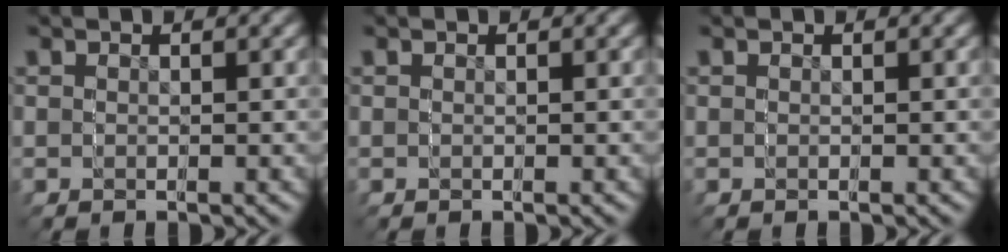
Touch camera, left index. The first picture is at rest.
{"total": 0.0}
{"total": 0.0}